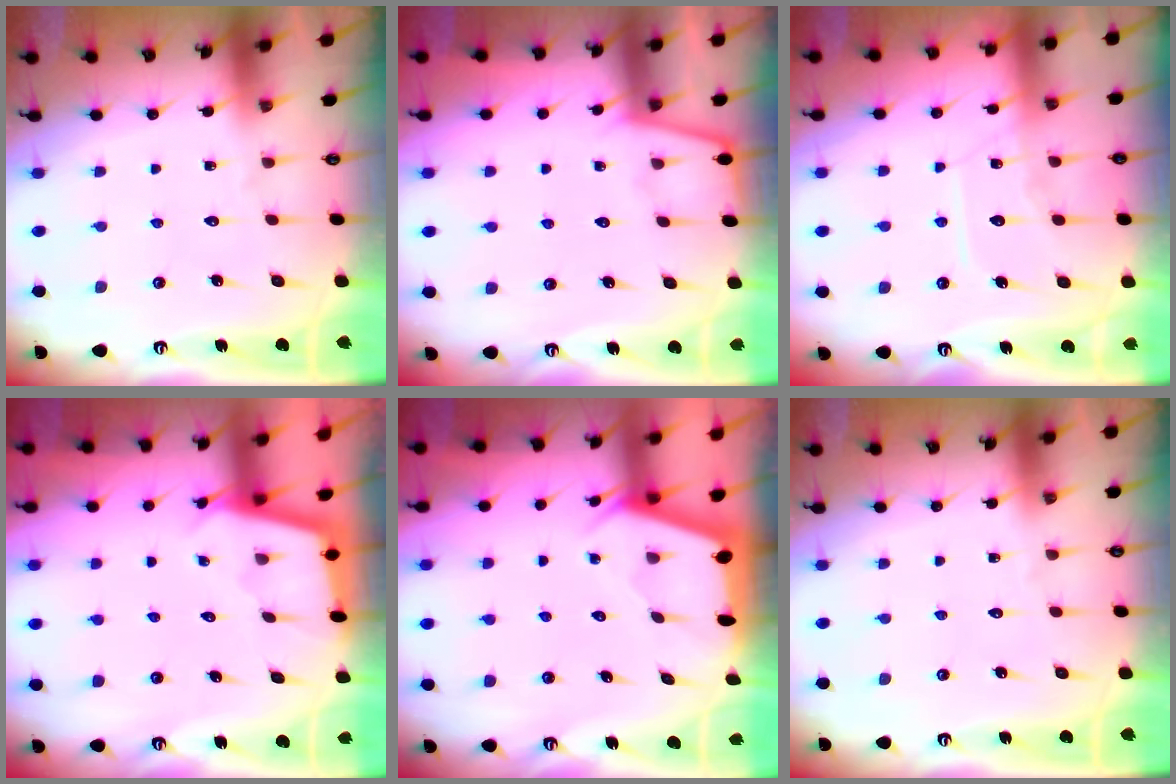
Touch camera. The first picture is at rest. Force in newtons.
{"total": 2.4, "press": 2.4, "slide": 0.4}
{"total": 9.6, "press": 9.6, "slide": 0.9}
{"total": 2.2, "press": 2.2, "slide": 0.2}
{"total": 2.3, "press": 2.3, "slide": 0.3}
{"total": 0.0}